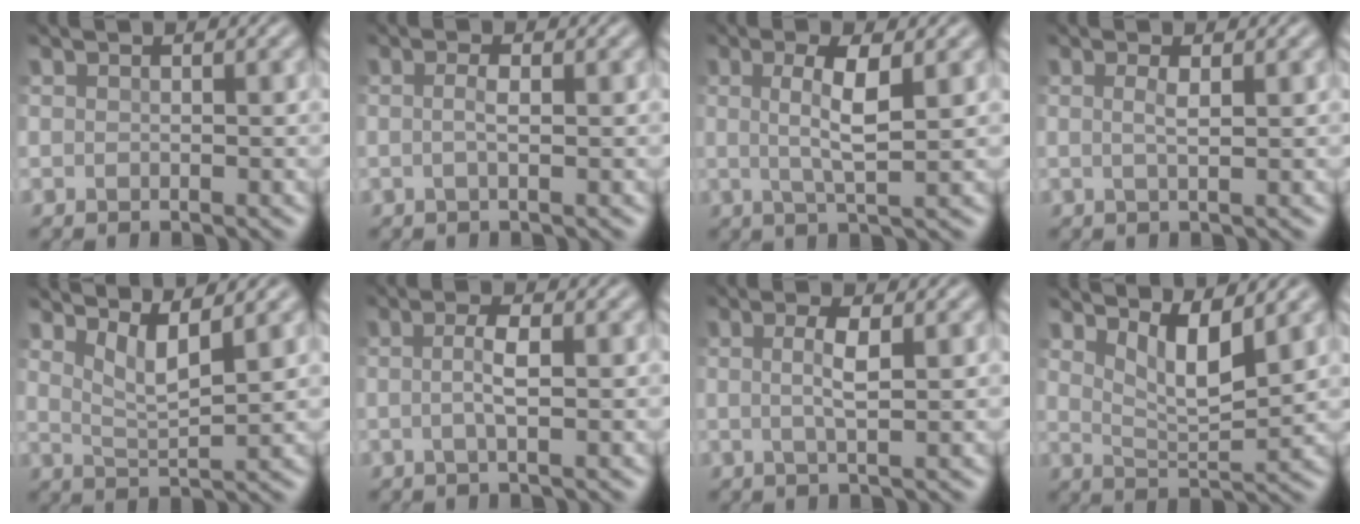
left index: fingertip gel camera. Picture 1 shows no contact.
{"total": 1.3, "force": [-0.2, 0.3, 1.2], "torque": [-0.027, 0.003, -0.009]}
{"total": 4.0, "force": [0.5, 0.9, 3.9], "torque": [-0.075, -0.002, 0.006]}
{"total": 1.4, "force": [0.1, 0.3, 1.4], "torque": [-0.024, 0.000, -0.004]}
{"total": 3.4, "force": [2.0, 0.7, 2.6], "torque": [-0.049, -0.008, 0.037]}
{"total": 2.2, "force": [-0.3, 0.4, 2.1], "torque": [-0.044, 0.005, -0.009]}
{"total": 2.5, "force": [0.1, 0.5, 2.4], "torque": [-0.047, 0.000, -0.001]}
{"total": 4.5, "force": [2.3, 1.3, 3.6], "torque": [-0.069, -0.014, 0.040]}